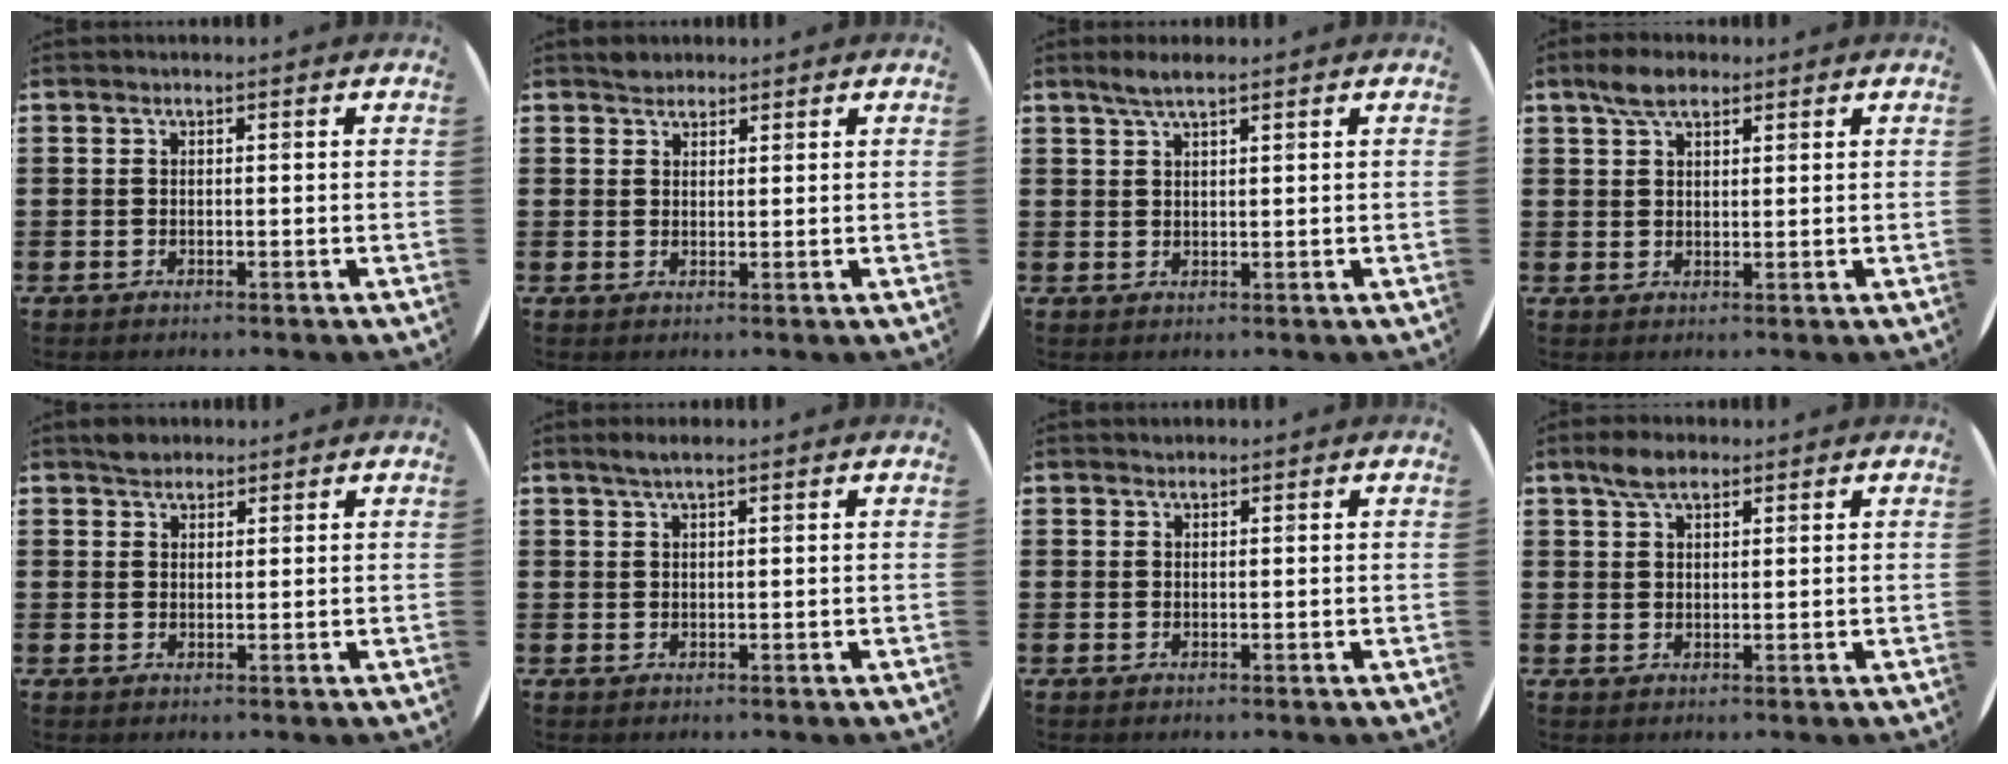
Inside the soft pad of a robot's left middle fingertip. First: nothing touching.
{"total": 1.7, "force": [1.6, 0.6, -0.2], "torque": [0.000, 0.004, 0.032]}
{"total": 2.5, "force": [2.0, 0.2, 1.5], "torque": [-0.031, 0.004, 0.035]}
{"total": 4.0, "force": [3.0, 1.8, 1.9], "torque": [-0.035, 0.005, 0.054]}
{"total": 2.0, "force": [1.8, 0.8, -0.1], "torque": [0.007, 0.001, 0.035]}
{"total": 1.7, "force": [1.3, 0.1, 1.1], "torque": [-0.021, 0.004, 0.023]}
{"total": 0.6, "force": [0.5, 0.1, -0.1], "torque": [0.003, 0.004, 0.010]}
{"total": 3.7, "force": [2.8, 1.6, 1.8], "torque": [-0.031, 0.004, 0.049]}